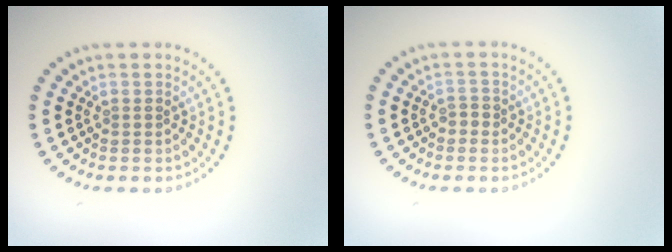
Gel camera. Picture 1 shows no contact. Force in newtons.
{"total": 1.0, "press": 0.9, "slide": 0.3}